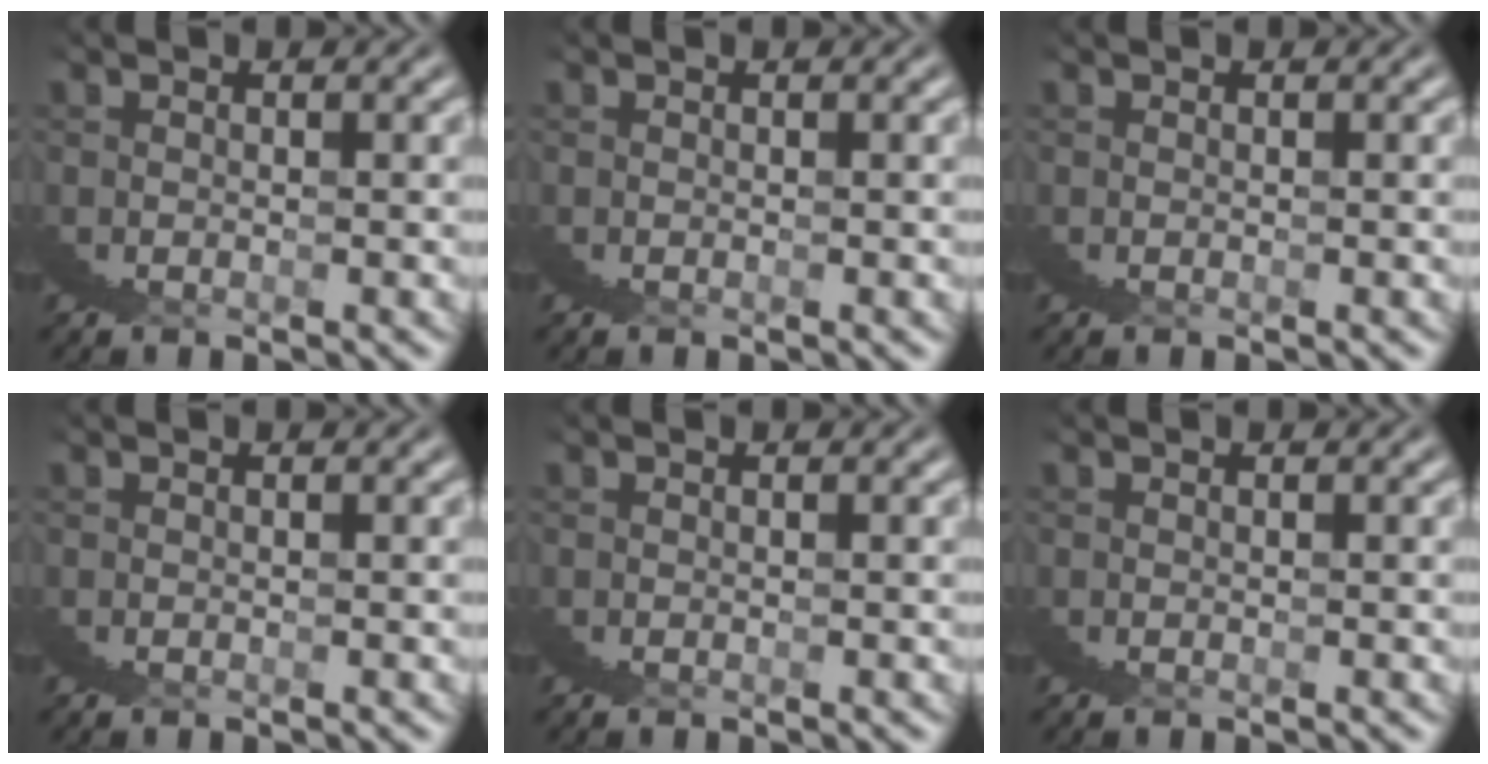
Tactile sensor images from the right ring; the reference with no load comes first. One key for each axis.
{"total": 0.0}
{"total": 0.0}
{"total": 0.0}
{"total": 0.0}
{"total": 0.0}